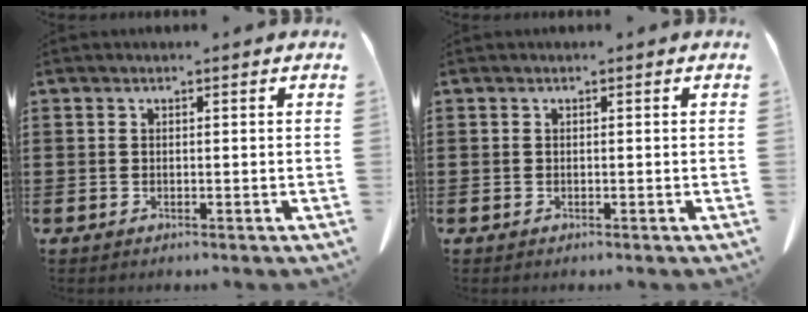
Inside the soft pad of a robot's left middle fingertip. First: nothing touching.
{"total": 0.0}